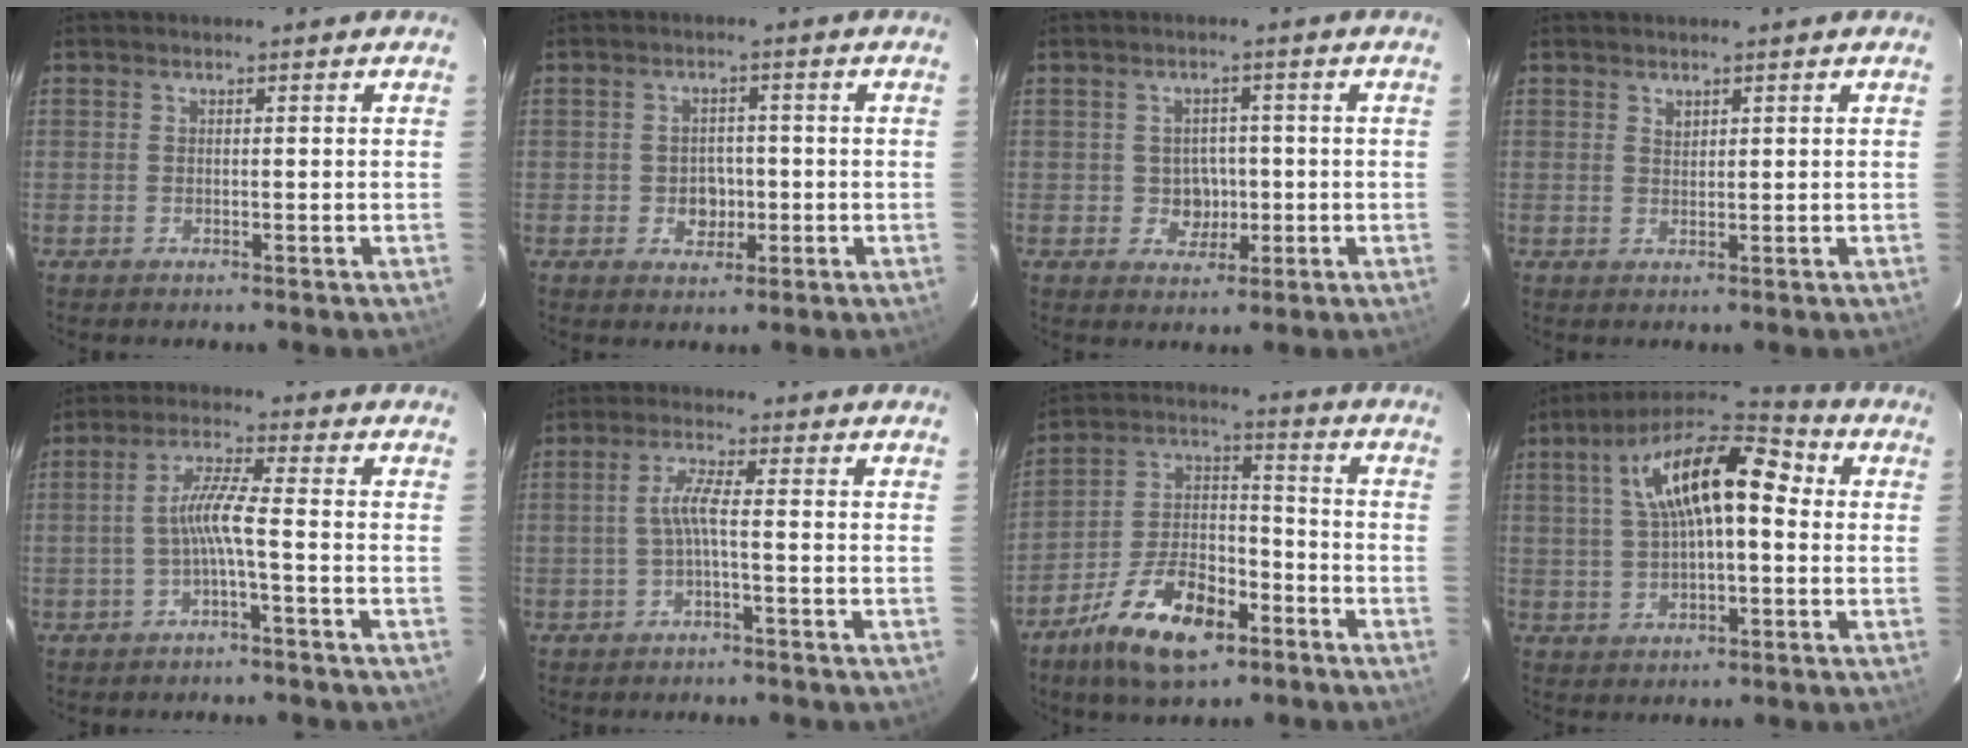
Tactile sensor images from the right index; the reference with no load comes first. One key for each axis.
{"total": 3.8, "fx": -0.7, "fy": 3.4, "fz": 1.6, "tx": -0.032, "ty": 0.010, "tz": -0.003}
{"total": 4.0, "fx": -0.5, "fy": 3.8, "fz": 1.3, "tx": -0.027, "ty": 0.011, "tz": 0.003}
{"total": 1.2, "fx": 0.9, "fy": 0.6, "fz": 0.4, "tx": -0.004, "ty": 0.001, "tz": 0.017}
{"total": 4.9, "fx": -1.8, "fy": -0.5, "fz": 4.5, "tx": -0.101, "ty": 0.010, "tz": -0.032}
{"total": 3.3, "fx": -1.0, "fy": -0.2, "fz": 3.1, "tx": -0.067, "ty": 0.005, "tz": -0.019}
{"total": 15.8, "fx": -9.5, "fy": 7.2, "fz": 10.4, "tx": -0.211, "ty": 0.004, "tz": -0.164}
{"total": 16.3, "fx": 3.3, "fy": 6.7, "fz": 14.5, "tx": -0.256, "ty": 0.035, "tz": 0.044}